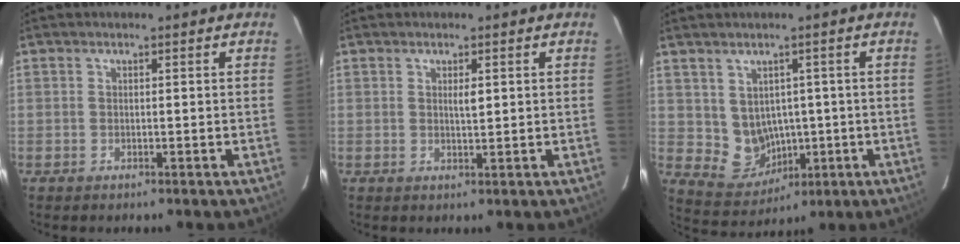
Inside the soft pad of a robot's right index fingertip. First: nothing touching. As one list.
[{"total": 1.5, "force": [0.5, 0.3, 1.4], "torque": [-0.024, -0.001, 0.008]}, {"total": 6.5, "force": [0.2, 5.7, 3.1], "torque": [-0.053, 0.007, 0.029]}]